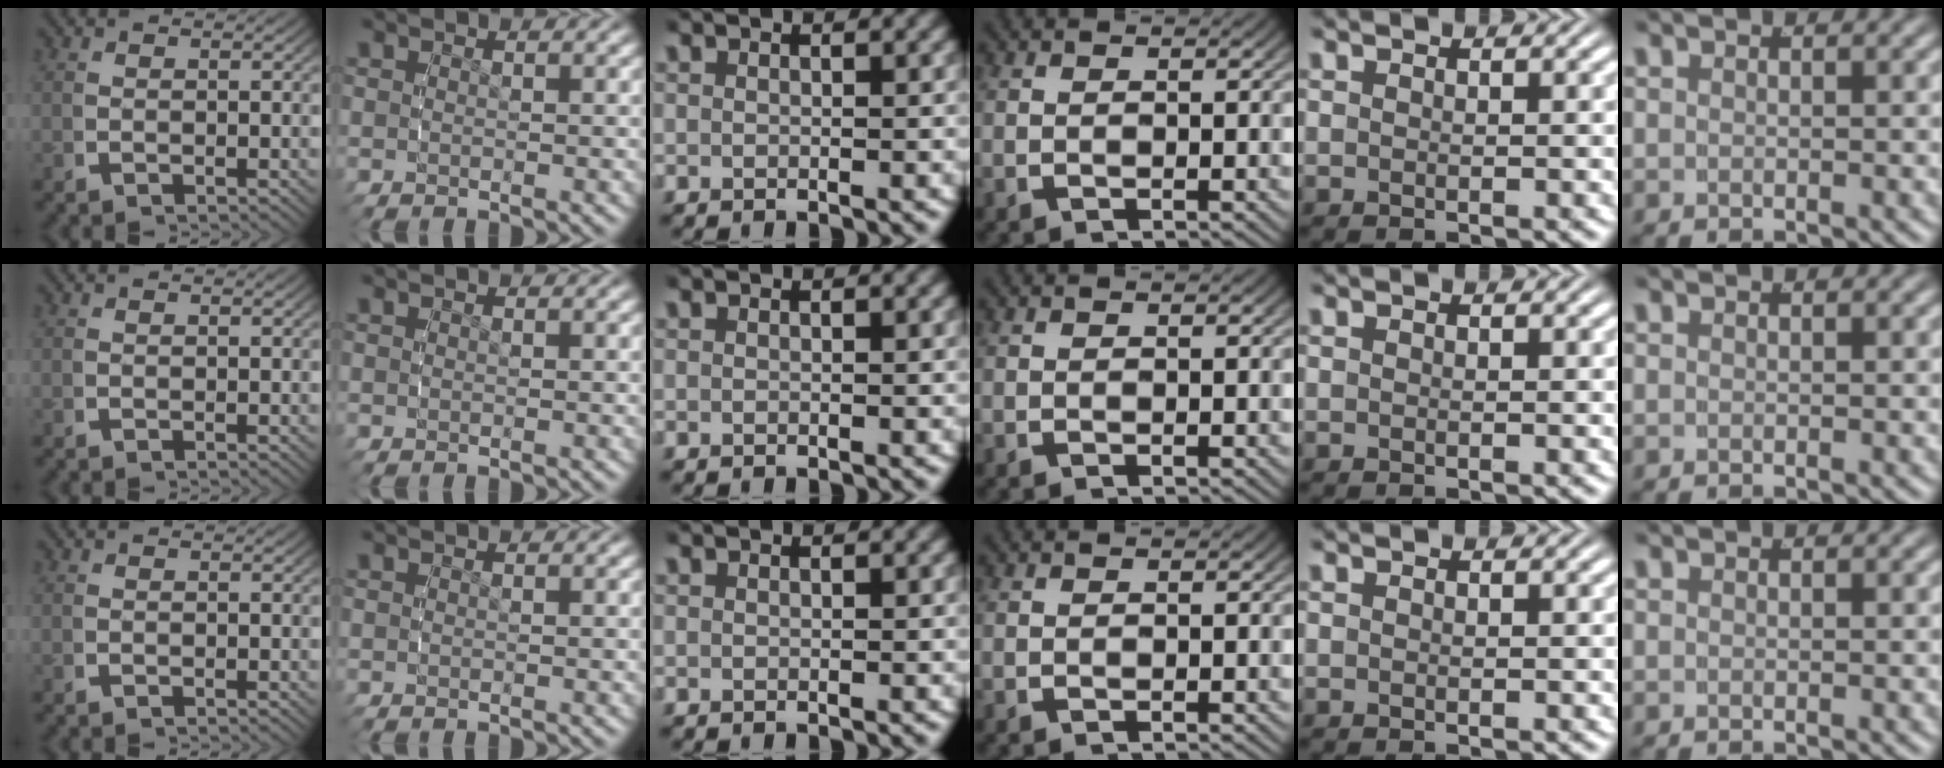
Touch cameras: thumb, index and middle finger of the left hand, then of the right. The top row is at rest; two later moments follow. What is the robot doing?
{"motion": "reach", "object": "pencil case"}